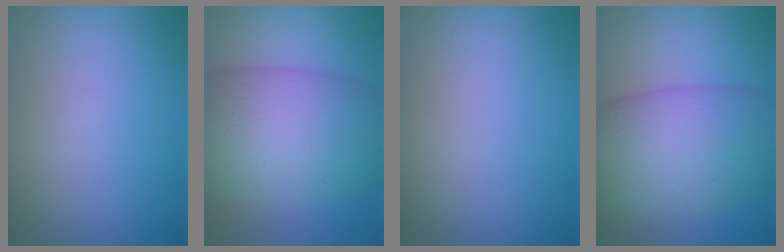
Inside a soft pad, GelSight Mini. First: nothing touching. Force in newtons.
{"total": 10.7, "press": 10.7, "slide": 0.3}
{"total": 0.0}
{"total": 10.1, "press": 10.1, "slide": 0.3}